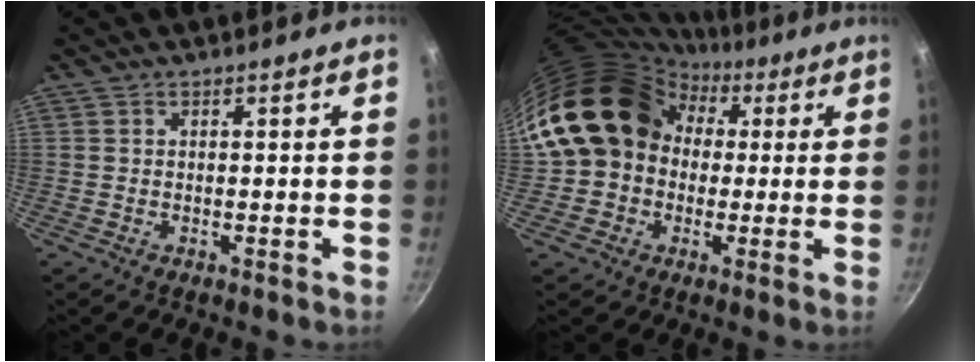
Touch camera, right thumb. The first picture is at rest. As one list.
[{"total": 16.2, "force": [2.2, 13.7, 8.3], "torque": [-0.109, 0.047, 0.028]}]